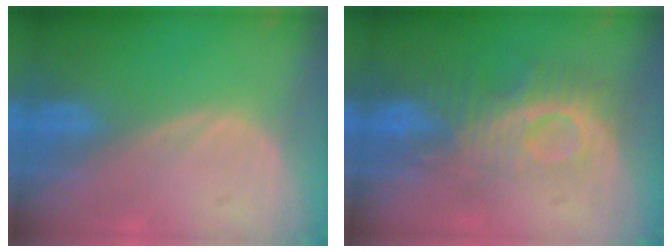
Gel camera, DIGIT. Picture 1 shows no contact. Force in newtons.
{"total": 9.4, "press": 8.2, "slide": 4.5}